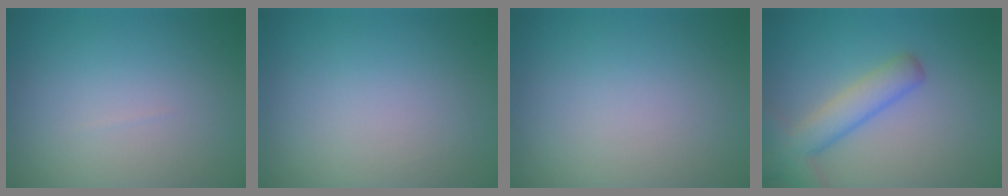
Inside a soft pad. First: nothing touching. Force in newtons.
{"total": 0.0}
{"total": 0.0}
{"total": 4.5, "press": 4.5, "slide": 0.2}